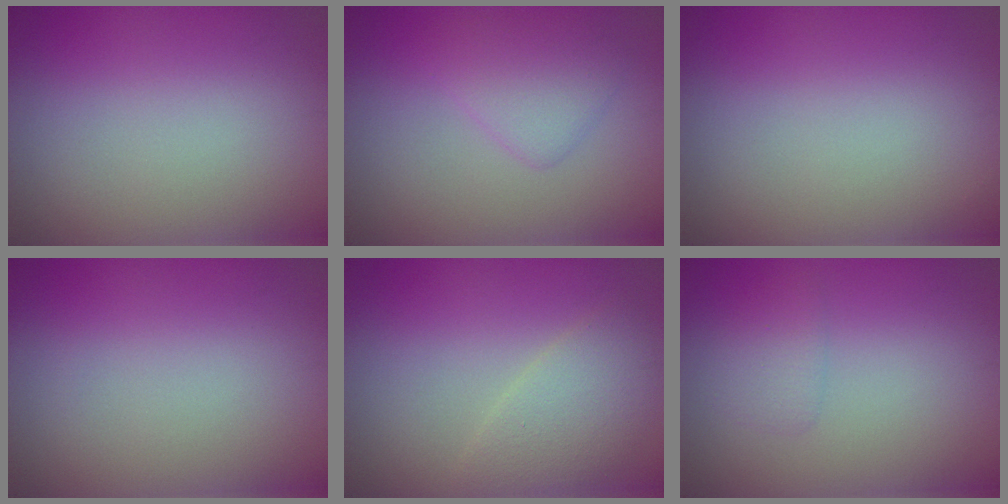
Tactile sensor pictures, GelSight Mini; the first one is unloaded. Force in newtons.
{"total": 2.6, "press": 2.6, "slide": 0.2}
{"total": 0.0}
{"total": 0.0}
{"total": 2.9, "press": 2.9, "slide": 0.2}
{"total": 1.4, "press": 1.4, "slide": 0.1}